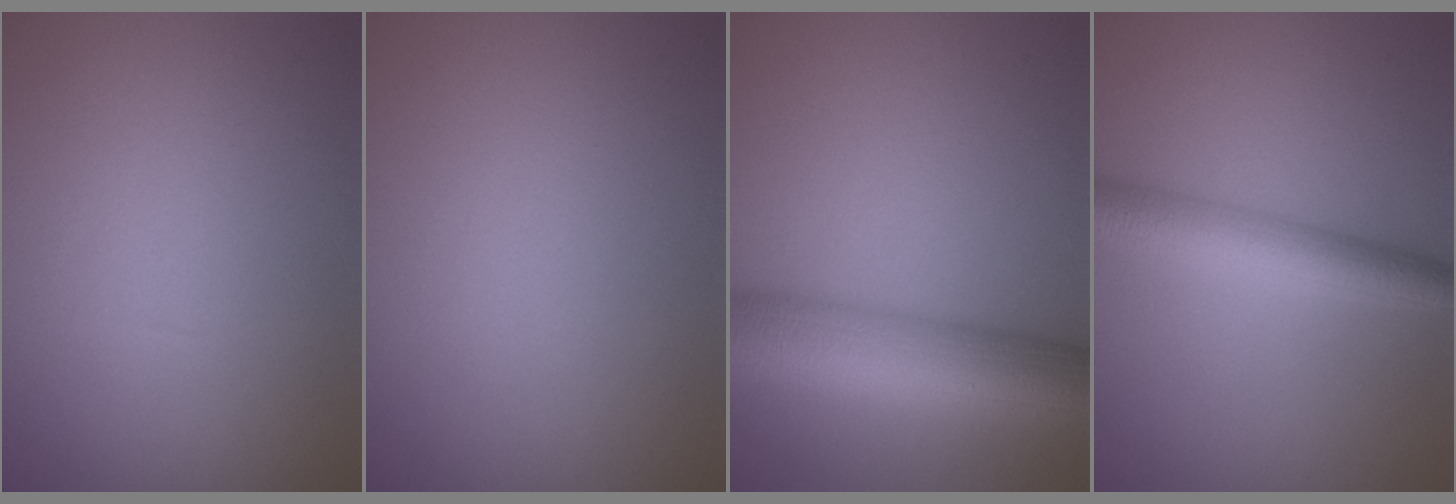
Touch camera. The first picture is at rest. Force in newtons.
{"total": 0.0}
{"total": 10.2, "press": 10.2, "slide": 0.3}
{"total": 4.5, "press": 4.5, "slide": 0.1}